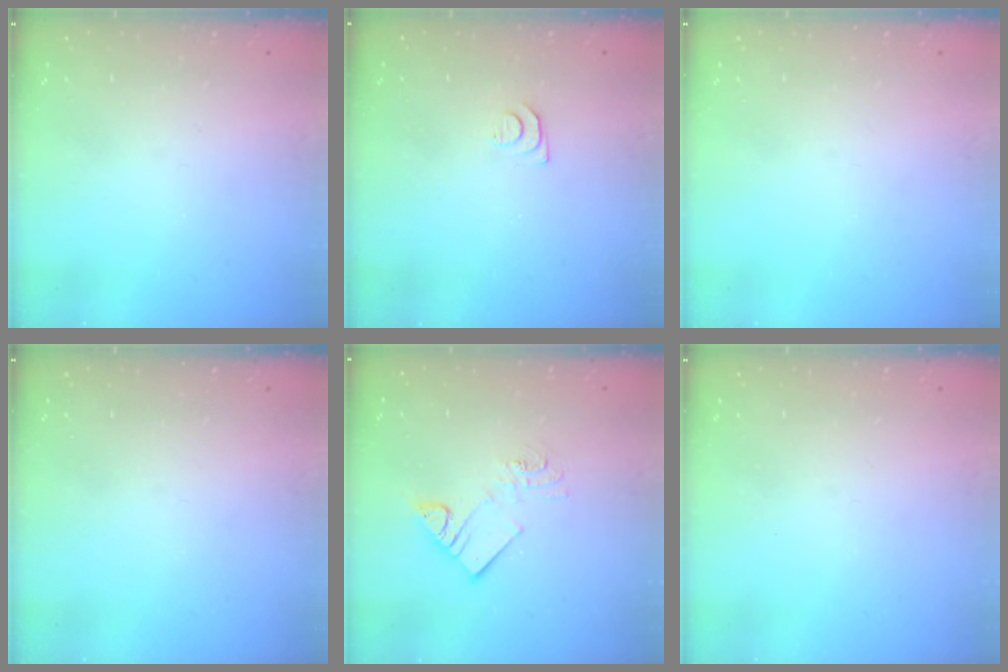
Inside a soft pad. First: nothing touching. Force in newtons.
{"total": 4.0, "press": 4.0, "slide": 0.6}
{"total": 0.0}
{"total": 0.0}
{"total": 9.1, "press": 9.1, "slide": 0.5}
{"total": 0.0}